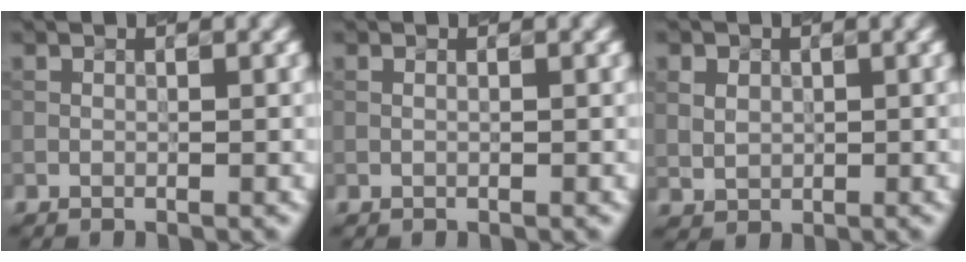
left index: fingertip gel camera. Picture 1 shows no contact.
{"total": 0.0}
{"total": 1.4, "force": [0.5, 1.3, 0.1], "torque": [-0.012, 0.004, 0.023]}